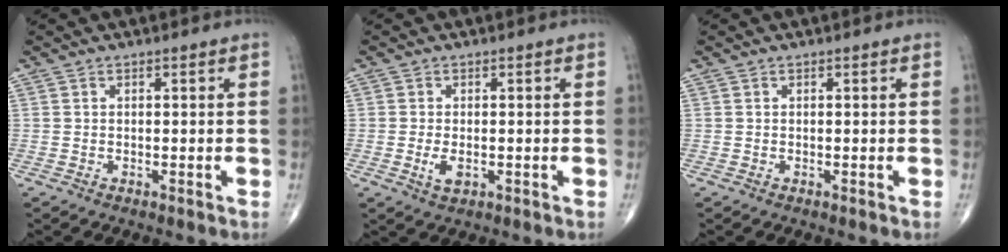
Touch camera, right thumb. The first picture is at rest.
{"total": 2.7, "force": [-0.6, 1.4, 2.3], "torque": [-0.045, -0.006, -0.009]}
{"total": 0.0}